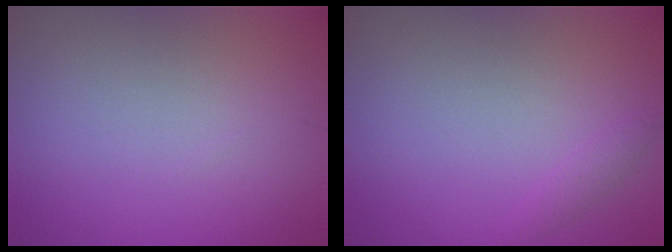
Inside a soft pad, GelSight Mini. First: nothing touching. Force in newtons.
{"total": 0.8, "press": 0.8, "slide": 0.0}